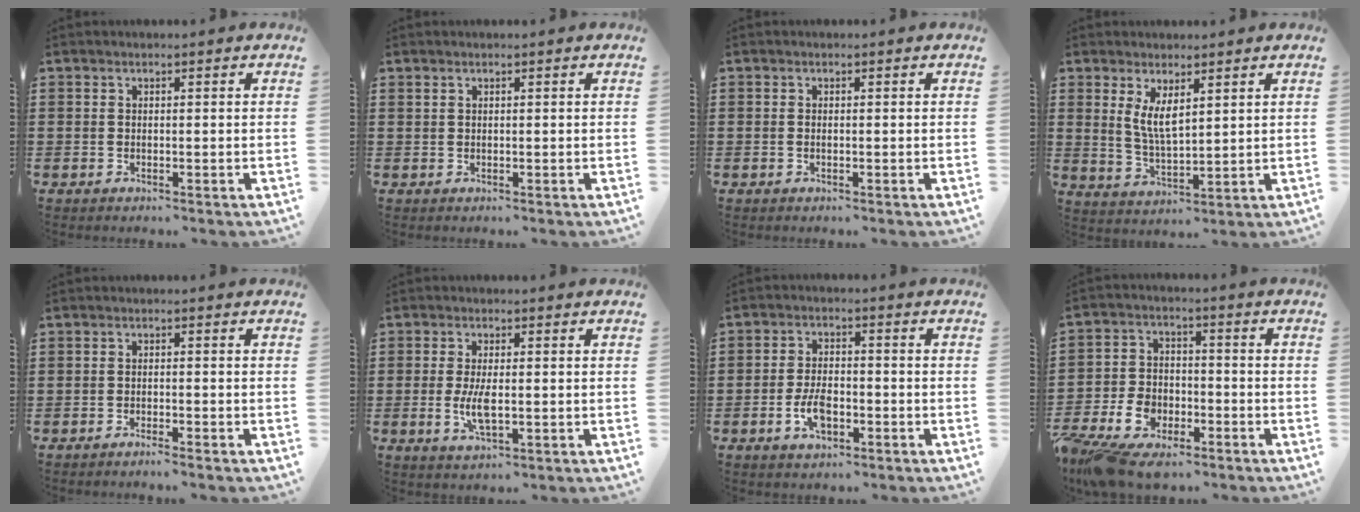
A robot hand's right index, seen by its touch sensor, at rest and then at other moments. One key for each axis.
{"total": 0.7, "fx": 0.6, "fy": 0.3, "fz": 0.2, "tx": -0.006, "ty": 0.001, "tz": 0.012}
{"total": 0.0}
{"total": 4.9, "fx": 2.1, "fy": 1.7, "fz": 4.0, "tx": -0.085, "ty": -0.001, "tz": 0.039}
{"total": 1.3, "fx": -1.2, "fy": -0.3, "fz": 0.4, "tx": -0.008, "ty": -0.003, "tz": -0.022}
{"total": 4.9, "fx": -0.7, "fy": 1.8, "fz": 4.5, "tx": -0.099, "ty": -0.006, "tz": -0.017}
{"total": 5.0, "fx": -1.8, "fy": 2.6, "fz": 3.9, "tx": -0.087, "ty": 0.001, "tz": -0.038}
{"total": 7.3, "fx": -4.8, "fy": 4.4, "fz": 3.4, "tx": -0.100, "ty": 0.007, "tz": -0.099}